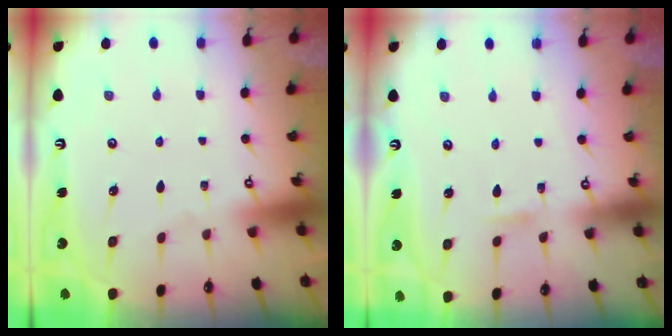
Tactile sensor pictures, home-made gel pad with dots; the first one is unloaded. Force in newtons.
{"total": 2.7, "press": 2.7, "slide": 0.3}